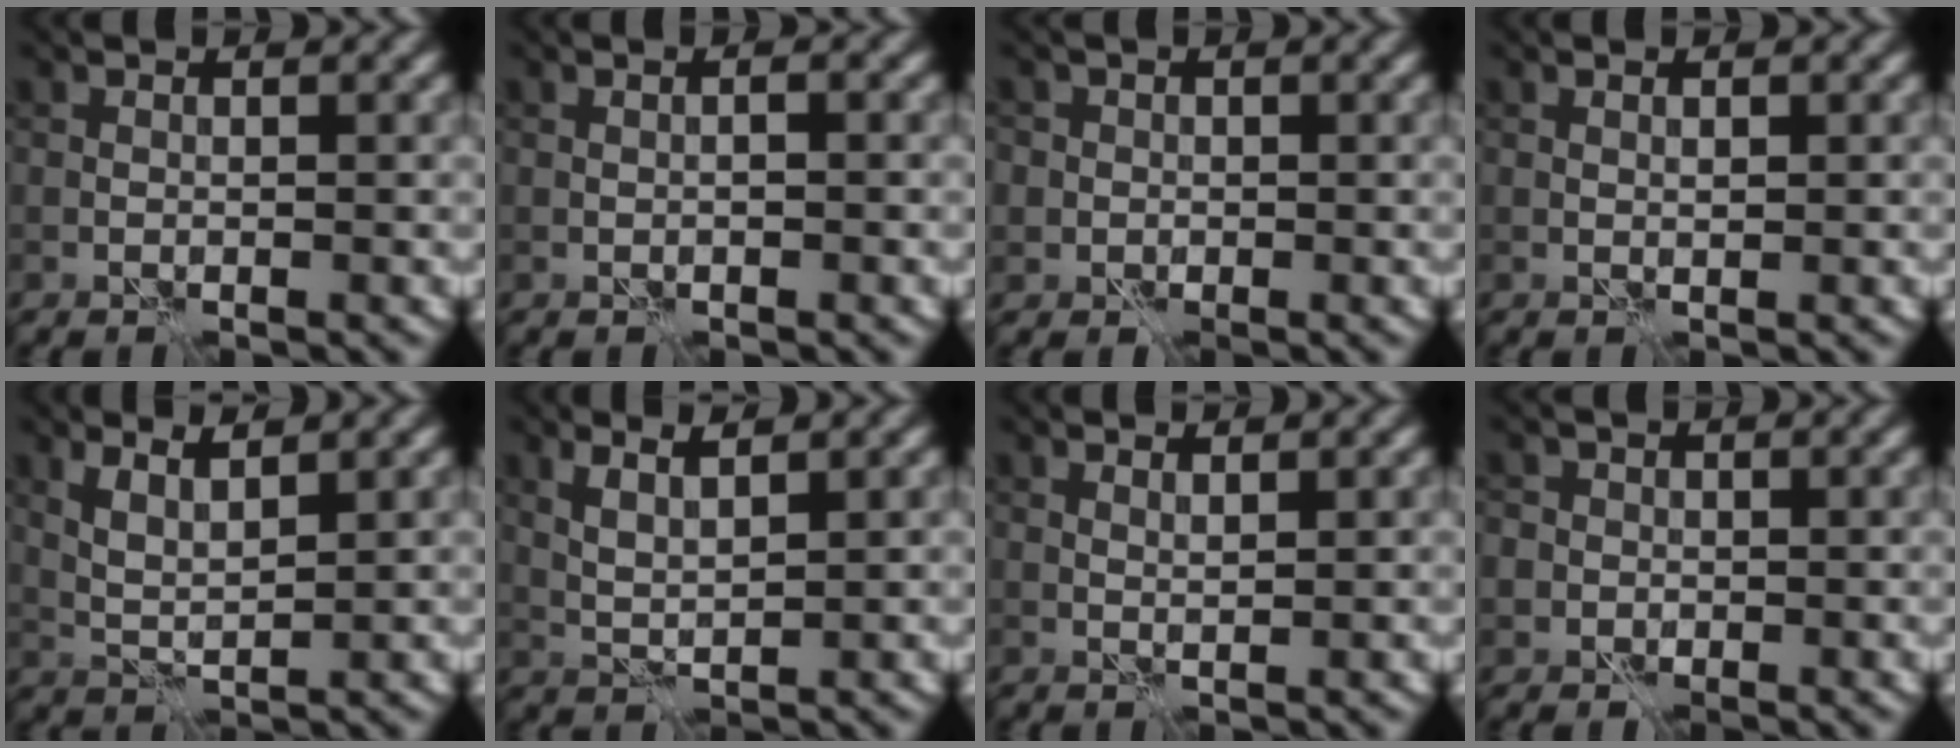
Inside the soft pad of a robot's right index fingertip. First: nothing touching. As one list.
[{"total": 1.1, "force": [-0.2, 0.2, 1.0], "torque": [-0.015, -0.002, -0.001]}, {"total": 1.4, "force": [0.2, 1.4, 0.2], "torque": [0.007, 0.003, -0.002]}, {"total": 0.8, "force": [0.2, 0.2, 0.7], "torque": [-0.014, 0.001, 0.004]}, {"total": 2.8, "force": [1.7, 0.7, 2.2], "torque": [-0.050, -0.005, 0.035]}, {"total": 2.5, "force": [1.5, 0.5, 2.0], "torque": [-0.044, -0.003, 0.031]}, {"total": 0.9, "force": [0.6, 0.0, 0.6], "torque": [-0.015, 0.000, 0.009]}, {"total": 1.8, "force": [0.0, 1.8, 0.3], "torque": [0.006, 0.008, -0.011]}]